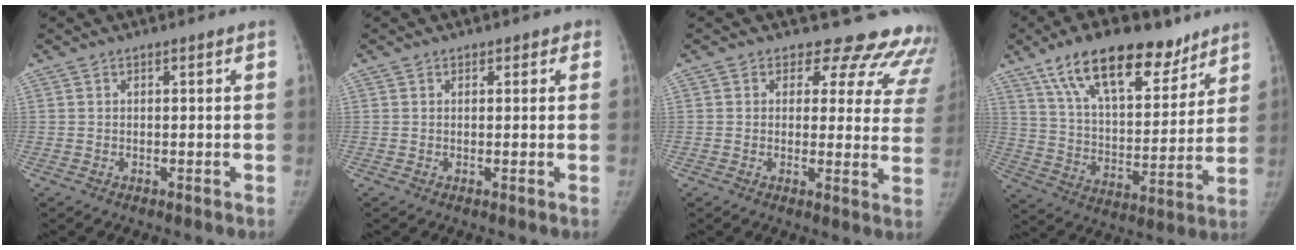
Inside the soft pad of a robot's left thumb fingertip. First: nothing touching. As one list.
[{"total": 1.3, "force": [0.8, 1.1, 0.2], "torque": [0.021, -0.002, 0.003]}, {"total": 15.7, "force": [13.9, 6.7, 2.7], "torque": [0.024, -0.093, 0.127]}, {"total": 21.2, "force": [13.9, 9.7, 12.8], "torque": [-0.172, -0.046, 0.237]}]